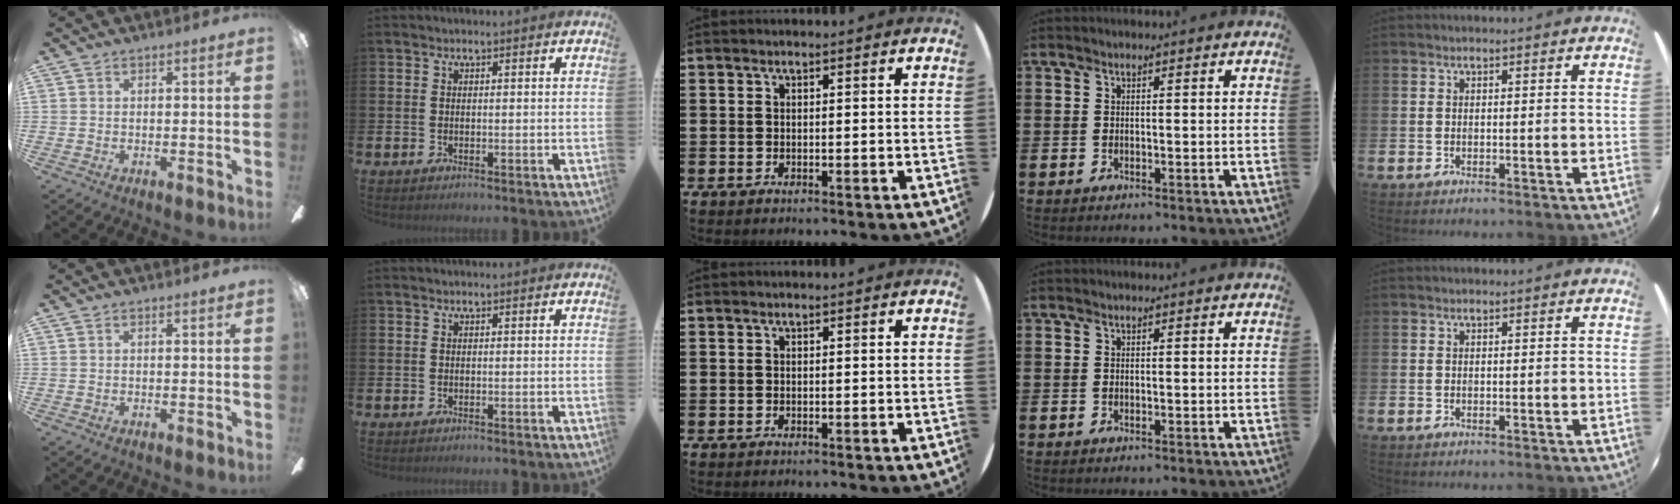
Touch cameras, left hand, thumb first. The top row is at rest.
{}